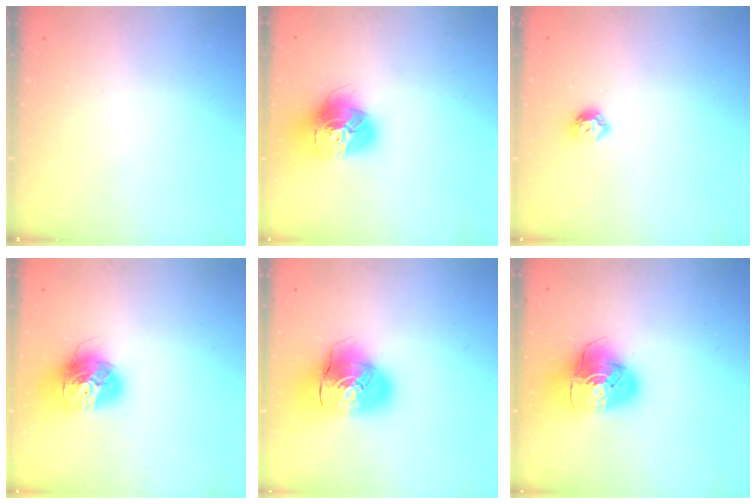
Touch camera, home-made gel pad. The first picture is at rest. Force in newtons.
{"total": 17.0, "press": 16.9, "slide": 1.7}
{"total": 6.3, "press": 6.3, "slide": 0.1}
{"total": 17.1, "press": 17.0, "slide": 1.5}
{"total": 14.9, "press": 14.7, "slide": 2.5}
{"total": 12.2, "press": 12.1, "slide": 1.6}